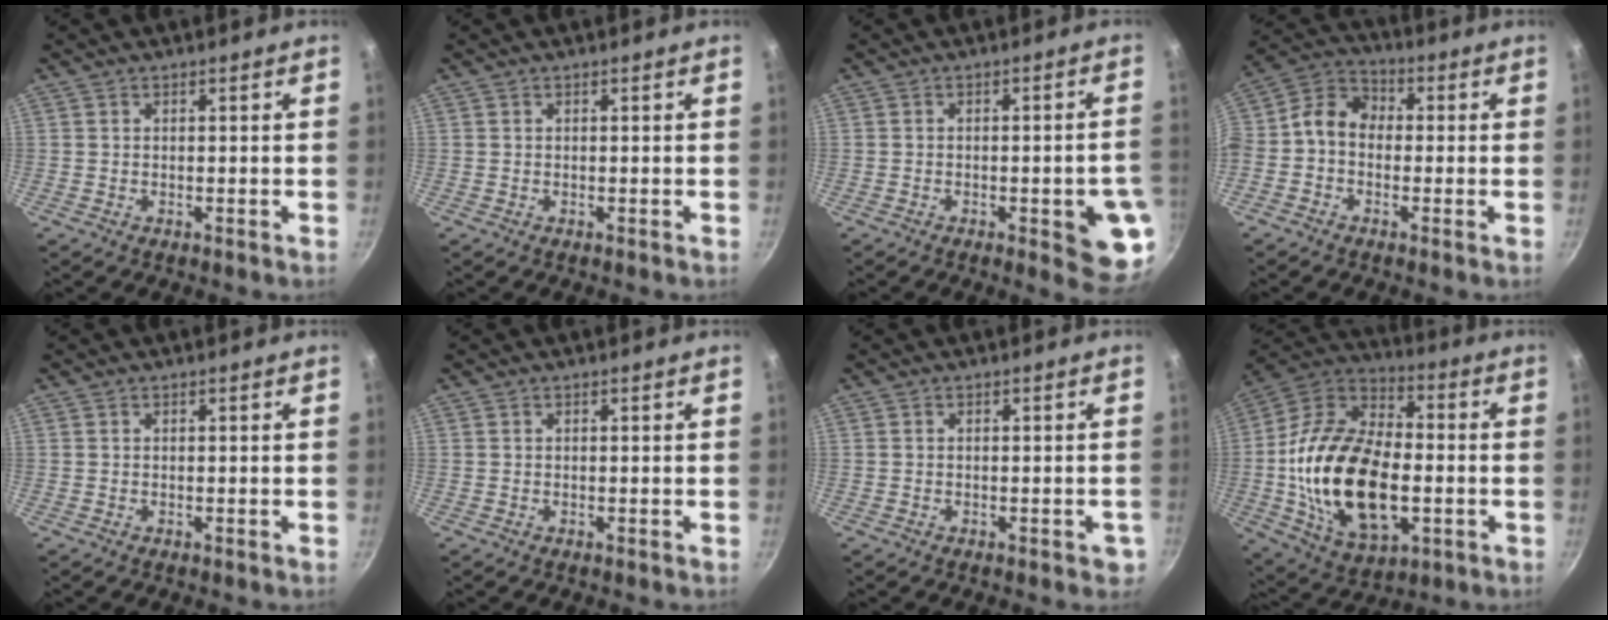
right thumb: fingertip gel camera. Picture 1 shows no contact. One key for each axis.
{"total": 0.0}
{"total": 10.4, "fx": -2.8, "fy": 3.0, "fz": 9.6, "tx": -0.086, "ty": 0.010, "tz": -0.031}
{"total": 9.2, "fx": -1.0, "fy": 7.1, "fz": 5.7, "tx": -0.096, "ty": 0.042, "tz": -0.045}
{"total": 0.0}
{"total": 0.0}
{"total": 2.5, "fx": -1.1, "fy": 1.2, "fz": 1.9, "tx": -0.012, "ty": 0.007, "tz": -0.010}
{"total": 27.0, "fx": -3.4, "fy": 16.0, "fz": 21.5, "tx": -0.383, "ty": 0.026, "tz": -0.057}